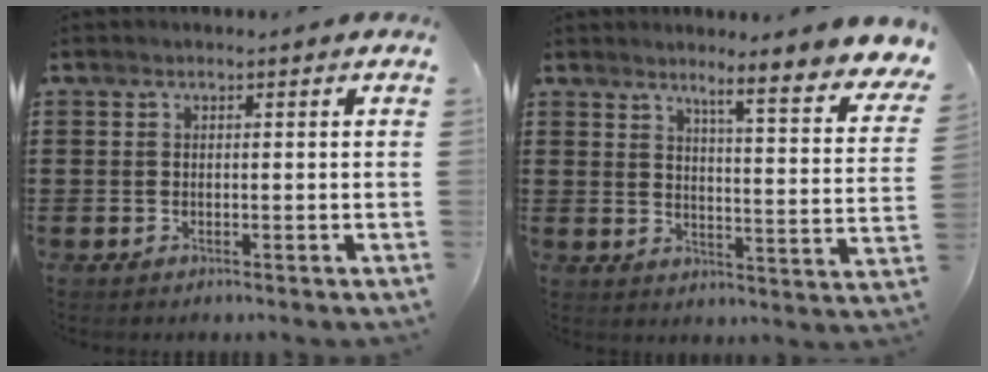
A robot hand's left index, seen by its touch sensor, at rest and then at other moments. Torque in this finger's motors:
{"motor_torque": [2.14, 0.00, 0.44, 0.14]}